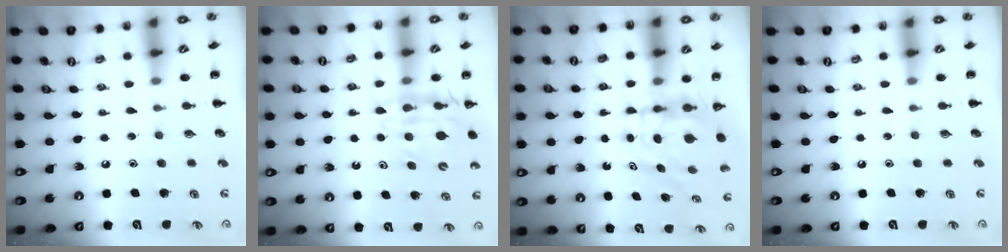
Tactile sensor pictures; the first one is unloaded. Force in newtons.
{"total": 12.2, "press": 11.7, "slide": 3.5}
{"total": 7.2, "press": 7.0, "slide": 1.5}
{"total": 0.0}